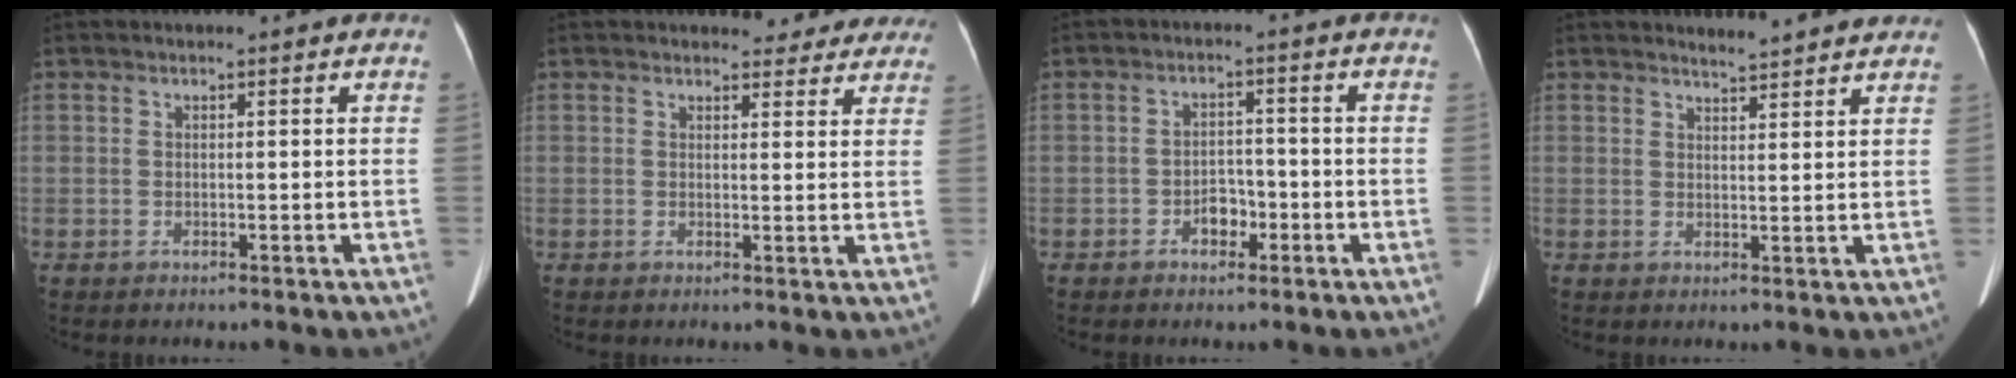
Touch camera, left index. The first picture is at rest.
{"total": 7.0, "force": [6.4, 2.6, 0.8], "torque": [0.018, -0.005, 0.052]}
{"total": 3.1, "force": [-1.6, 2.0, 1.8], "torque": [-0.027, 0.009, -0.025]}
{"total": 4.7, "force": [4.6, 0.1, 1.1], "torque": [-0.024, 0.007, 0.053]}